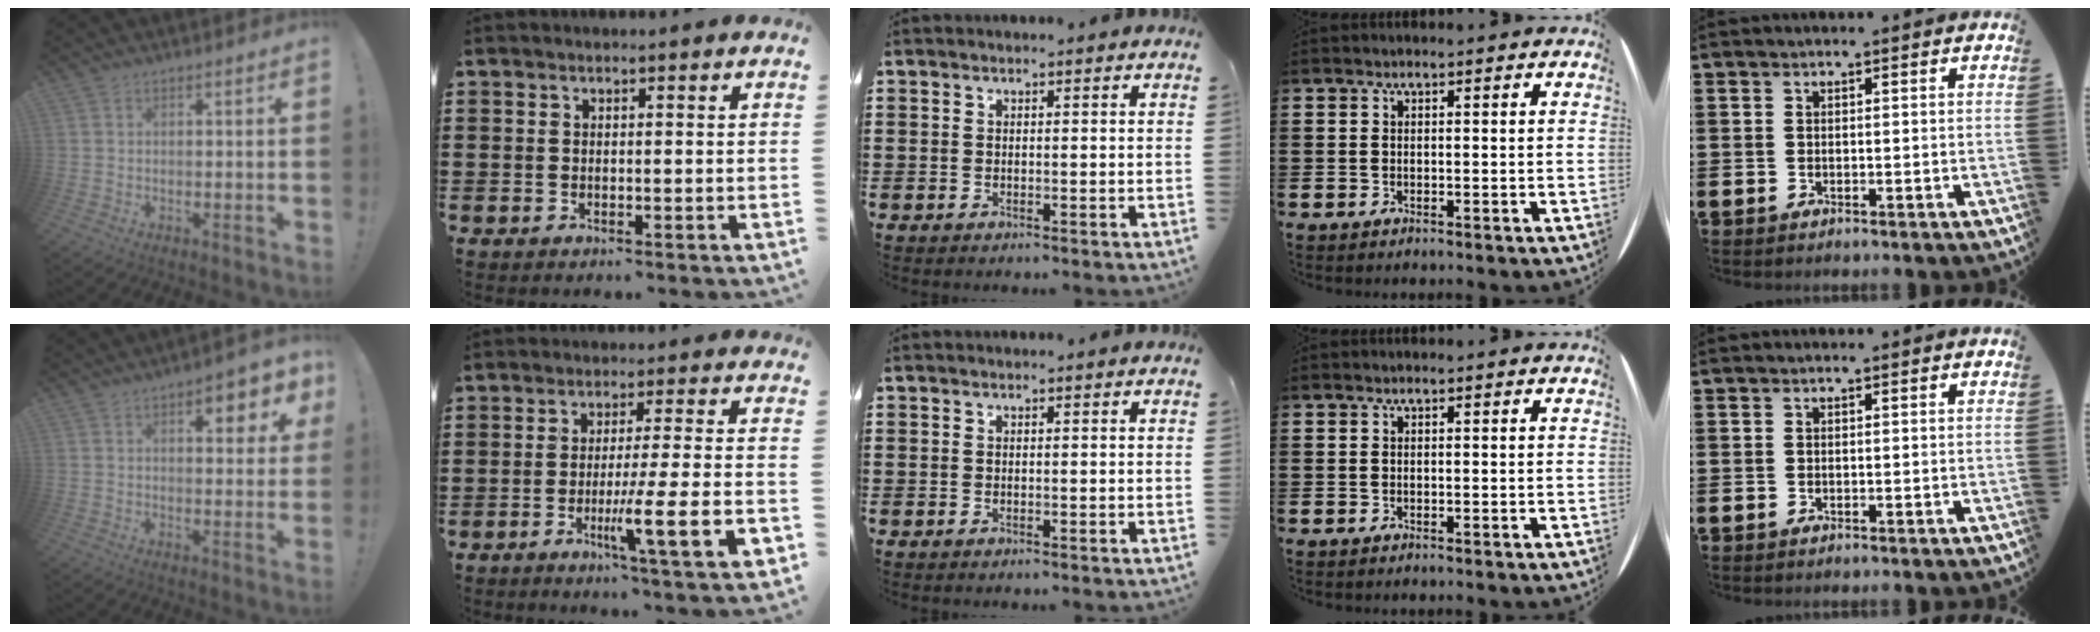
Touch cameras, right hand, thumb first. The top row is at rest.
{"thumb": {"total": 7.5, "force": [3.6, 2.7, 6.0], "torque": [-0.063, -0.018, 0.052]}, "index": {"total": 10.6, "force": [-3.6, 0.2, 9.9], "torque": [-0.169, -0.010, -0.063]}}